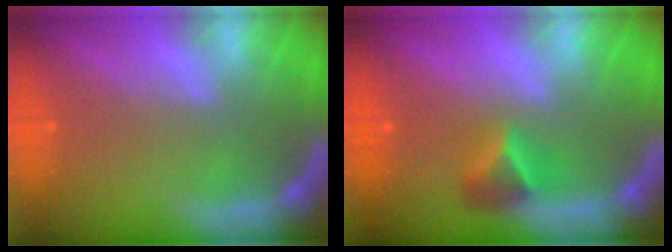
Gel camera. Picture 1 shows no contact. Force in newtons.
{"total": 2.9}